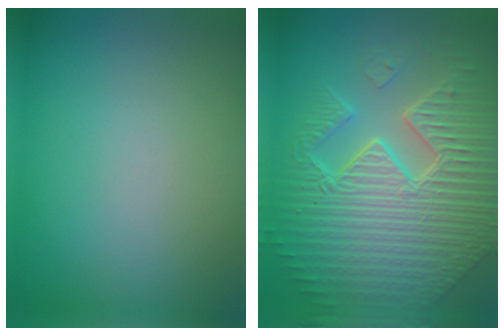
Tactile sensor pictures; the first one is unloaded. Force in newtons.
{"total": 11.2, "press": 7.1, "slide": 8.7}